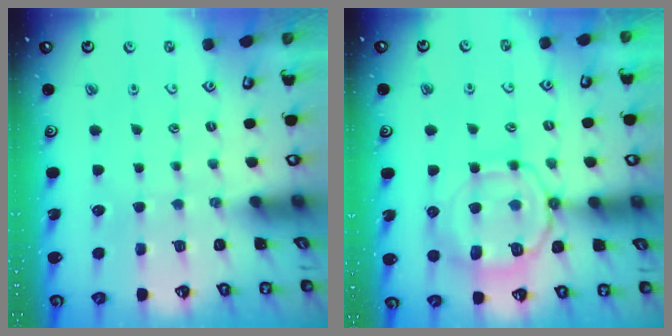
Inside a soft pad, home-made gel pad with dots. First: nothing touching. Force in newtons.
{"total": 12.3, "press": 12.2, "slide": 1.3}